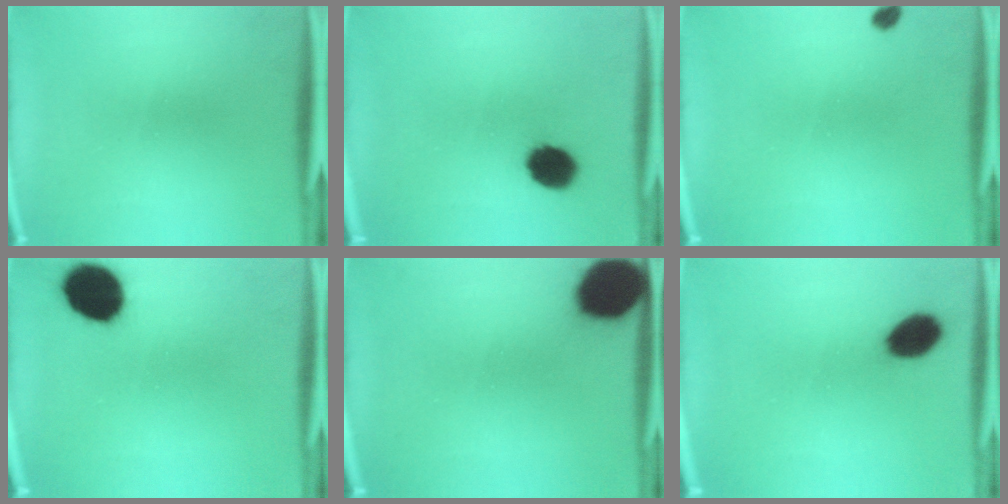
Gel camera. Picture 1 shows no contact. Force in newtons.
{"total": 8.6}
{"total": 1.2}
{"total": 14.1}
{"total": 16.8}
{"total": 8.2}